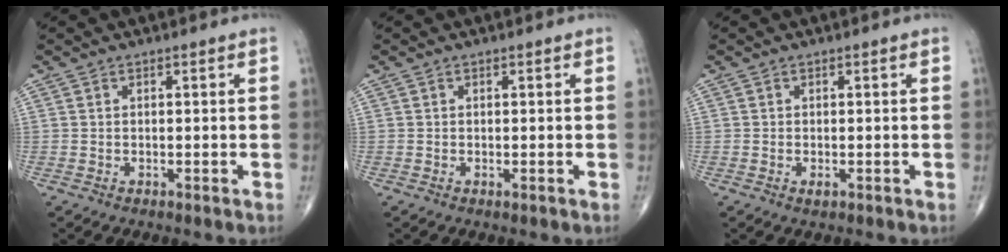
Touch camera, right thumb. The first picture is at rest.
{"total": 0.0}
{"total": 0.8, "force": [-0.3, 0.4, 0.6], "torque": [-0.009, -0.001, -0.005]}